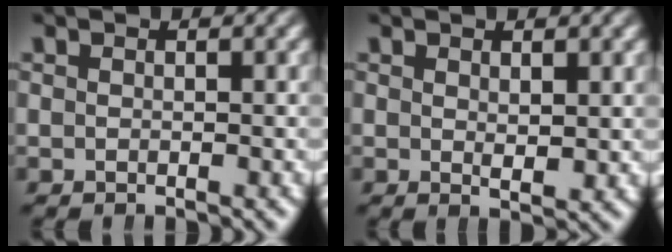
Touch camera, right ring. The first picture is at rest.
{"total": 1.2, "force": [0.6, -0.4, 0.9], "torque": [-0.007, -0.008, 0.016]}